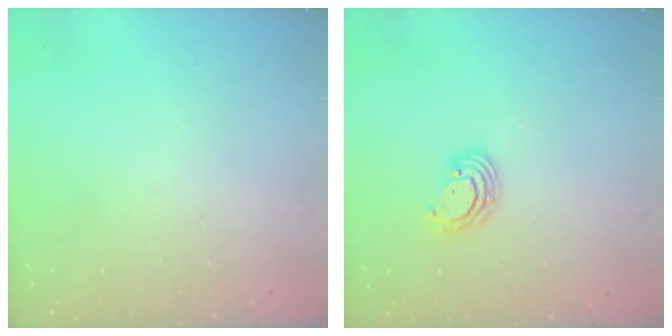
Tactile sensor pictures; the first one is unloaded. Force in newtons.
{"total": 3.1, "press": 3.1, "slide": 0.1}